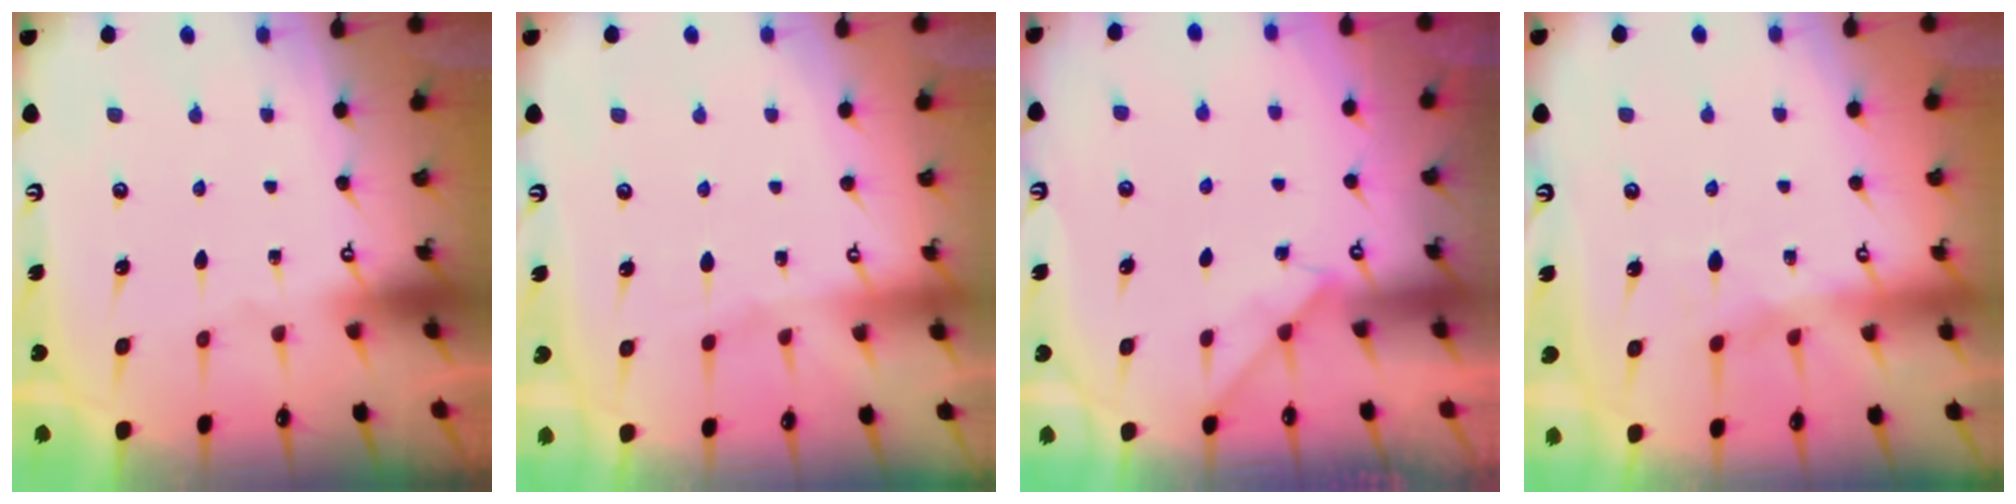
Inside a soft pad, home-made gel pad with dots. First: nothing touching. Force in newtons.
{"total": 2.9, "press": 2.9, "slide": 0.5}
{"total": 3.4, "press": 3.4, "slide": 0.4}
{"total": 7.5, "press": 7.5, "slide": 0.8}